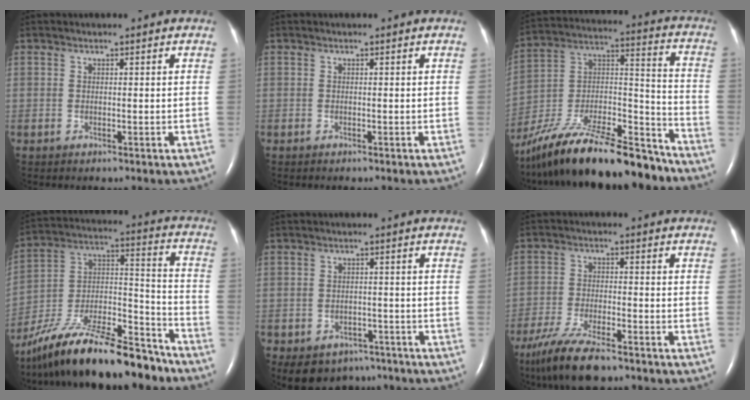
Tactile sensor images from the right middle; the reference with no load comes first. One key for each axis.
{"total": 0.0}
{"total": 28.6, "fx": -23.5, "fy": 6.1, "fz": 15.2, "tx": -0.260, "ty": -0.011, "tz": -0.384}
{"total": 25.8, "fx": -21.1, "fy": 5.6, "fz": 13.7, "tx": -0.221, "ty": 0.004, "tz": -0.351}
{"total": 8.5, "fx": -5.9, "fy": 5.8, "fz": 1.9, "tx": -0.030, "ty": 0.009, "tz": -0.073}
{"total": 10.8, "fx": -8.2, "fy": 2.4, "fz": 6.6, "tx": -0.127, "ty": -0.027, "tz": -0.142}